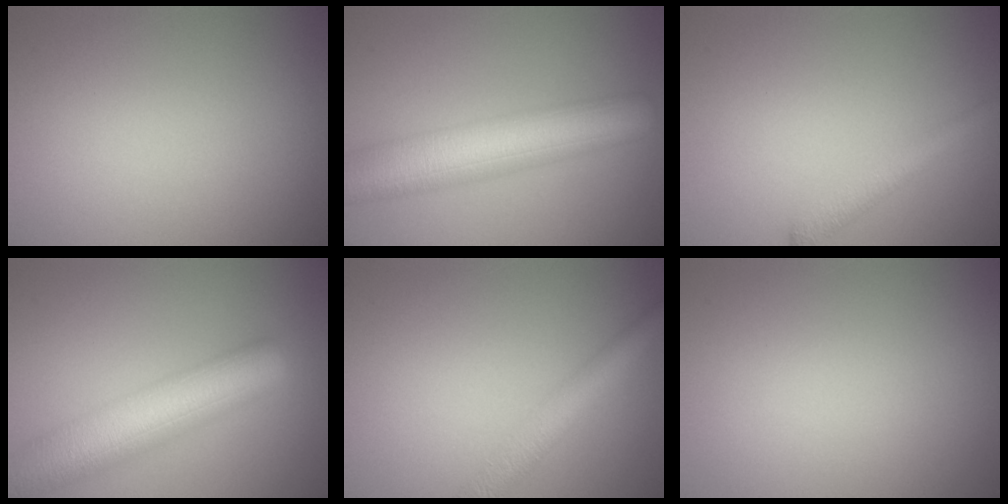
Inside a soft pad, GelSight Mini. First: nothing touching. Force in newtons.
{"total": 9.4, "press": 9.4, "slide": 0.2}
{"total": 2.0, "press": 2.0, "slide": 0.1}
{"total": 9.5, "press": 9.5, "slide": 0.5}
{"total": 3.4, "press": 3.4, "slide": 0.1}
{"total": 0.0}